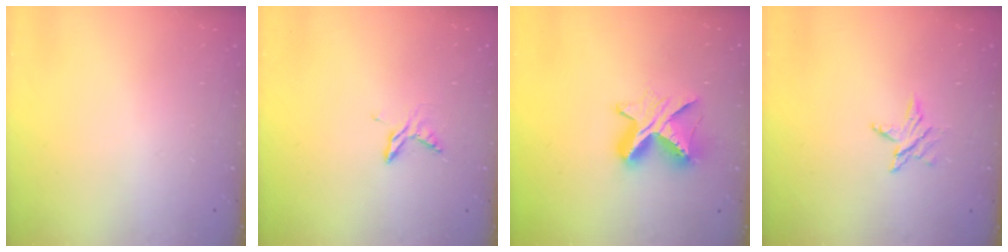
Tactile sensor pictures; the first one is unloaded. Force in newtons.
{"total": 4.6, "press": 4.5, "slide": 0.4}
{"total": 9.8, "press": 9.8, "slide": 0.6}
{"total": 4.4, "press": 4.3, "slide": 0.5}